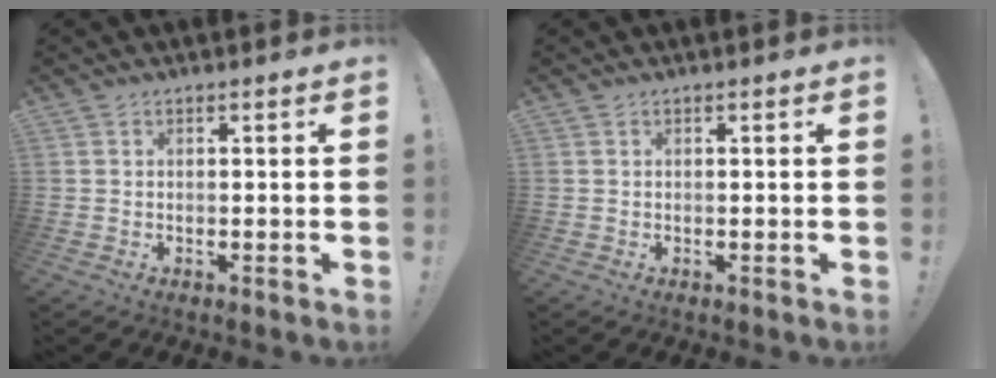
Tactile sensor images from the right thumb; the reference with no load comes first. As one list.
[{"total": 0.0}]